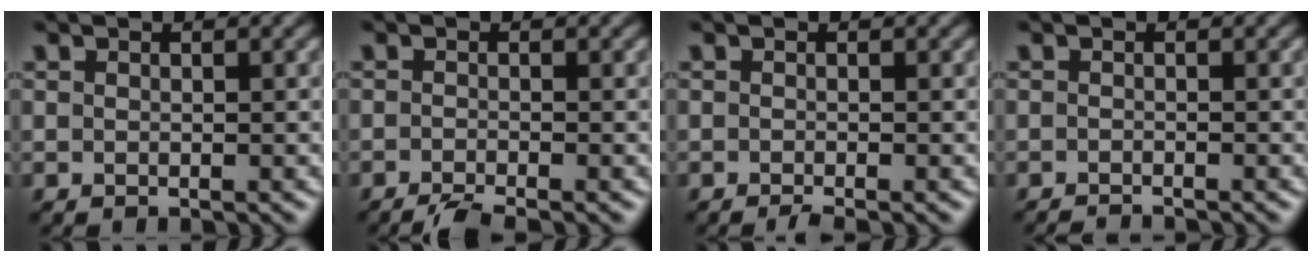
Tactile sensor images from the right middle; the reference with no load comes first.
{"total": 2.9, "force": [-2.4, 0.3, 1.6], "torque": [-0.024, -0.002, -0.048]}
{"total": 1.2, "force": [-0.9, 0.1, 0.8], "torque": [-0.011, -0.001, -0.016]}
{"total": 1.4, "force": [-1.4, 0.1, 0.3], "torque": [0.000, -0.004, -0.025]}